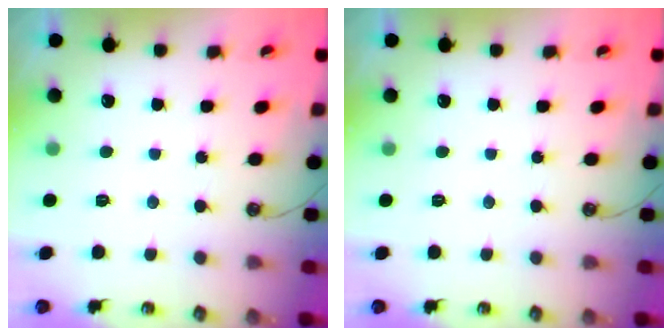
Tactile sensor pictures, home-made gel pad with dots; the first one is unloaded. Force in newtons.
{"total": 0.0}